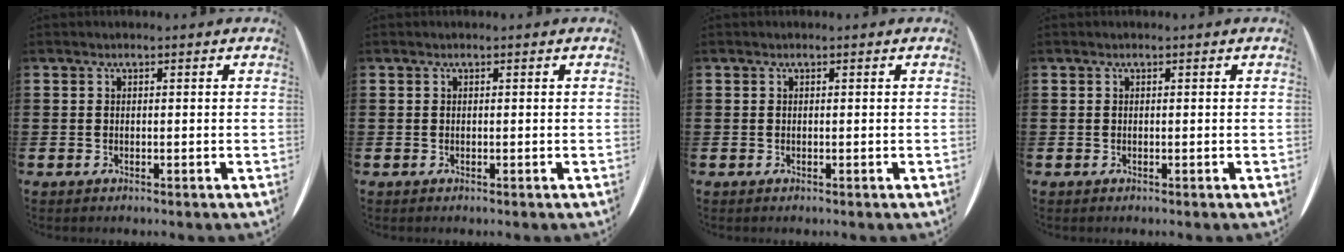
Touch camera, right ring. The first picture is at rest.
{"total": 0.0}
{"total": 0.0}
{"total": 0.0}